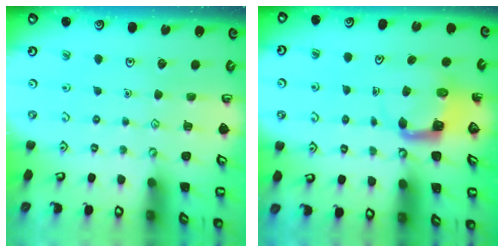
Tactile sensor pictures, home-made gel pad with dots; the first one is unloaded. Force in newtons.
{"total": 4.0, "press": 3.9, "slide": 0.4}